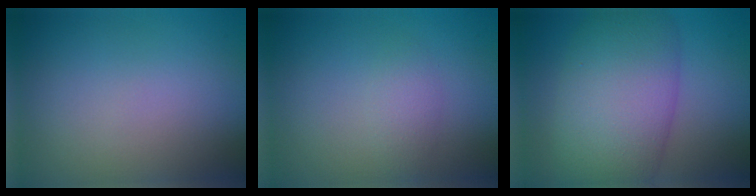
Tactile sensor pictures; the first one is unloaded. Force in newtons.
{"total": 1.5, "press": 1.5, "slide": 0.0}
{"total": 10.2, "press": 10.2, "slide": 0.3}